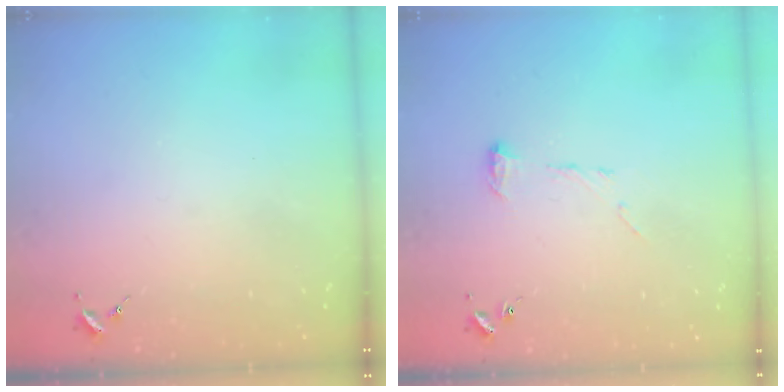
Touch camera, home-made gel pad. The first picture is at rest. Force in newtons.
{"total": 7.1, "press": 7.1, "slide": 0.2}